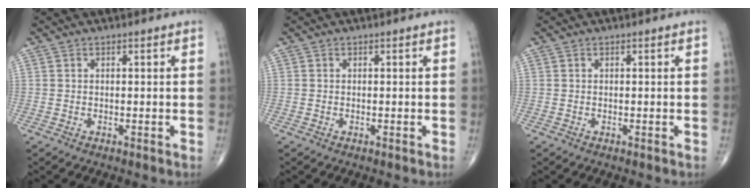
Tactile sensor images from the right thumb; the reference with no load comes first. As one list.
[{"total": 0.0}, {"total": 0.0}]